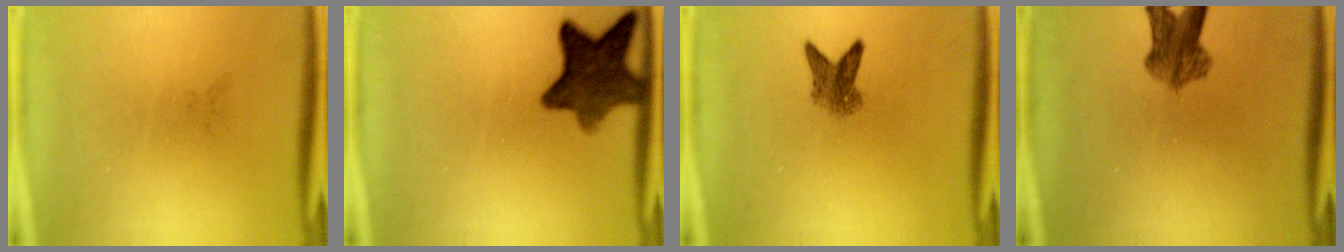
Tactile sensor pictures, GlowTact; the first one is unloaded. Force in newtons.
{"total": 9.7}
{"total": 3.3}
{"total": 5.7}